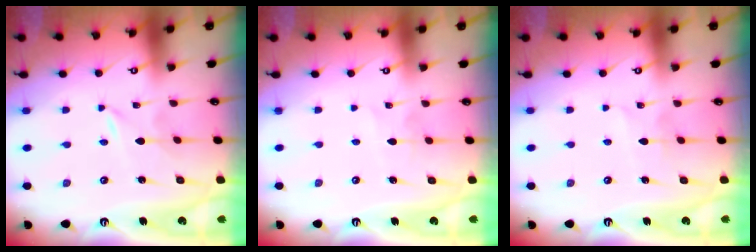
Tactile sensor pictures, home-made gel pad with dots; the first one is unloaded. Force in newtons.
{"total": 2.0, "press": 2.0, "slide": 0.1}
{"total": 4.3, "press": 4.3, "slide": 0.4}